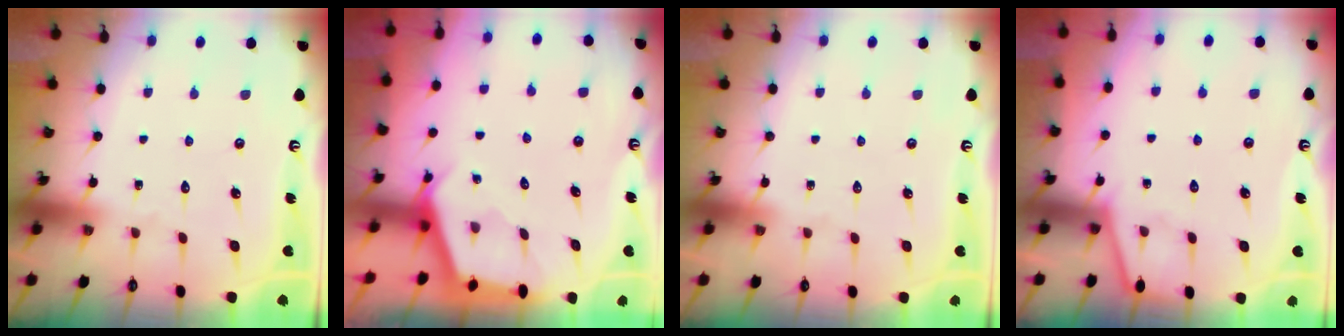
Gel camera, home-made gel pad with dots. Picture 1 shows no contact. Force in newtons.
{"total": 2.6, "press": 2.6, "slide": 0.4}
{"total": 0.0}
{"total": 2.3, "press": 2.3, "slide": 0.3}